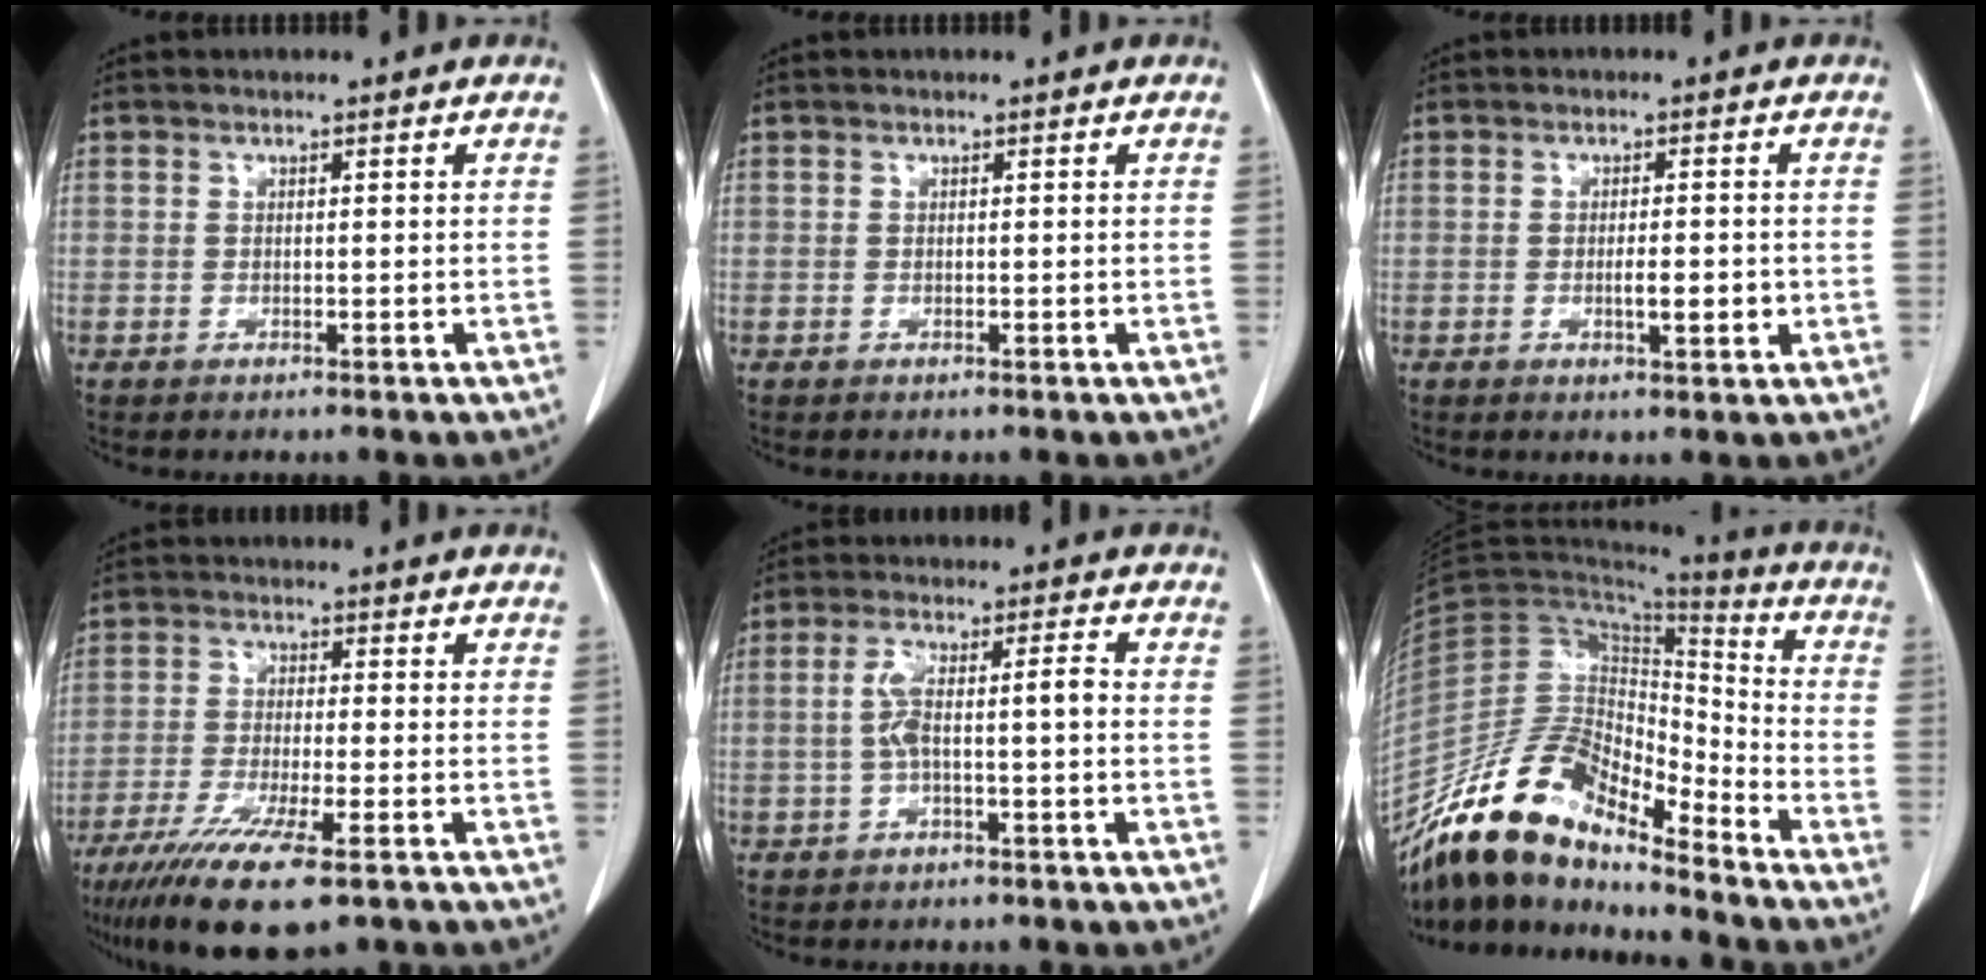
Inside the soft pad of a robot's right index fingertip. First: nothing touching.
{"total": 0.0}
{"total": 3.4, "force": [-0.6, 0.9, 3.2], "torque": [-0.052, -0.001, -0.006]}
{"total": 13.3, "force": [-8.7, 2.2, 9.8], "torque": [-0.175, -0.036, -0.143]}
{"total": 5.7, "force": [-0.5, 1.1, 5.5], "torque": [-0.113, 0.026, -0.008]}
{"total": 15.6, "force": [-13.0, 5.1, 6.9], "torque": [-0.116, 0.041, -0.243]}